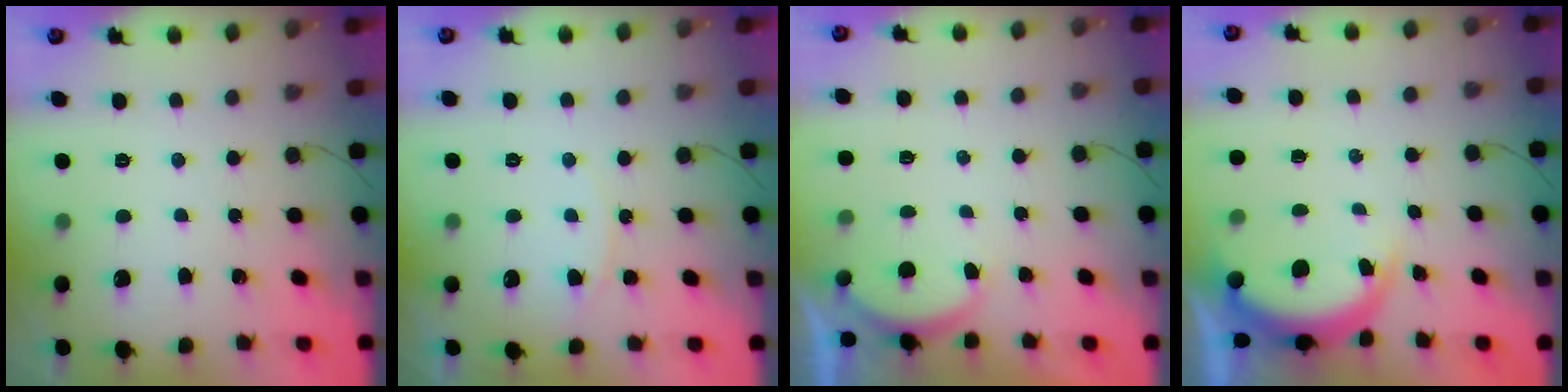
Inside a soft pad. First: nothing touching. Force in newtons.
{"total": 5.8, "press": 5.8, "slide": 0.6}
{"total": 1.7, "press": 1.6, "slide": 0.6}
{"total": 5.0, "press": 4.8, "slide": 1.2}